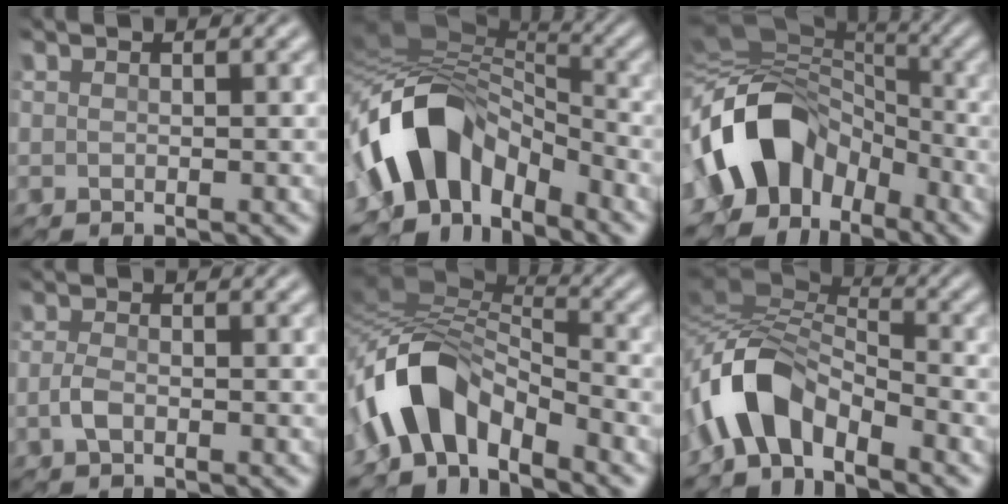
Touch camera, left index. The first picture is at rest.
{"total": 10.1, "force": [-4.9, 6.2, 6.3], "torque": [-0.109, 0.018, -0.098]}
{"total": 12.0, "force": [-5.2, 8.4, 6.9], "torque": [-0.136, 0.000, -0.103]}
{"total": 1.4, "force": [-0.8, 0.3, 1.0], "torque": [-0.032, 0.000, -0.018]}
{"total": 7.5, "force": [-4.2, 3.5, 5.1], "torque": [-0.091, 0.013, -0.085]}
{"total": 6.7, "force": [-3.8, 2.7, 4.7], "torque": [-0.099, 0.013, -0.084]}